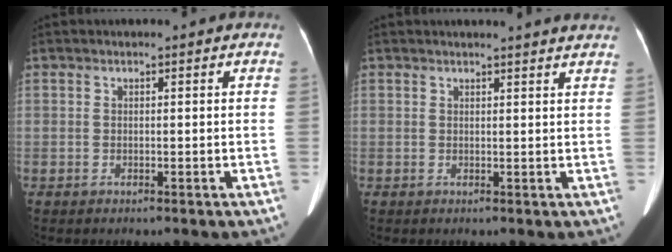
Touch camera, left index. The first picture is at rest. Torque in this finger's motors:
{"motor_torque": [-0.04, -0.93, -0.02, 0.03]}